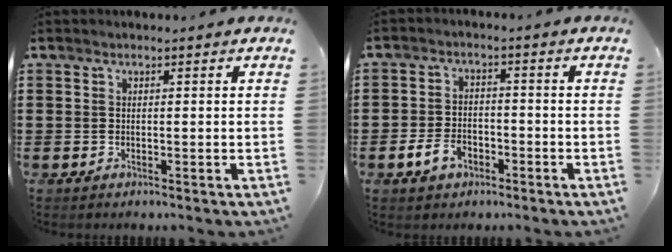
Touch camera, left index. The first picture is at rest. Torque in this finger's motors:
{"motor_torque": [0.23, 0.22, 0.29, 0.05]}